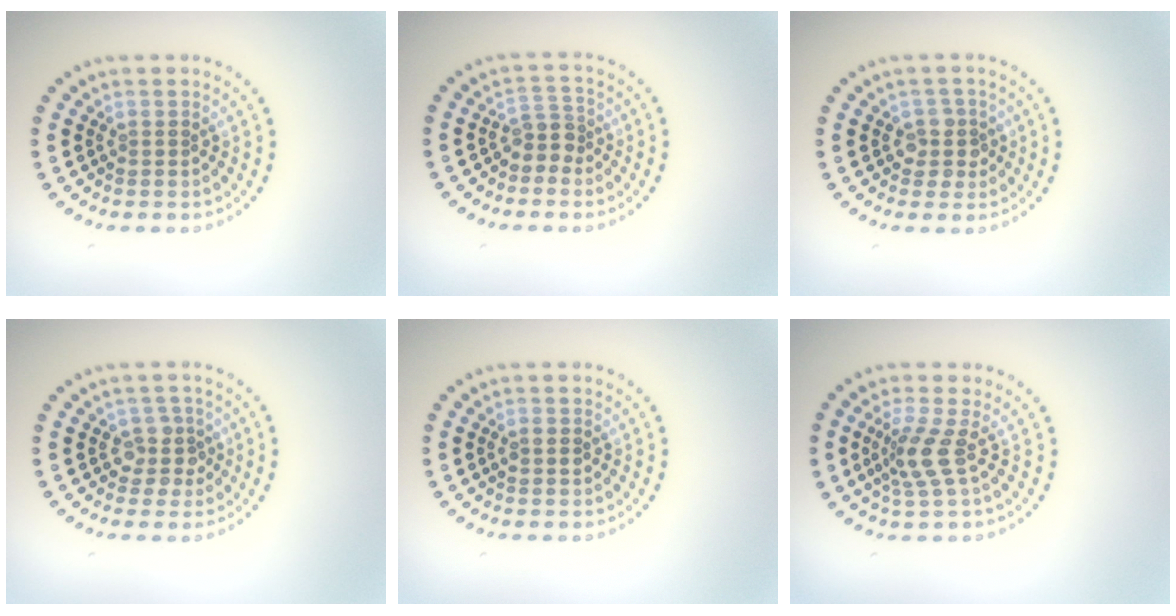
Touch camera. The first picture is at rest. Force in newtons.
{"total": 2.1, "press": 1.6, "slide": 1.4}
{"total": 2.3, "press": 2.0, "slide": 1.1}
{"total": 2.4, "press": 2.0, "slide": 1.4}
{"total": 1.4, "press": 1.4, "slide": 0.1}
{"total": 2.9, "press": 2.2, "slide": 1.9}